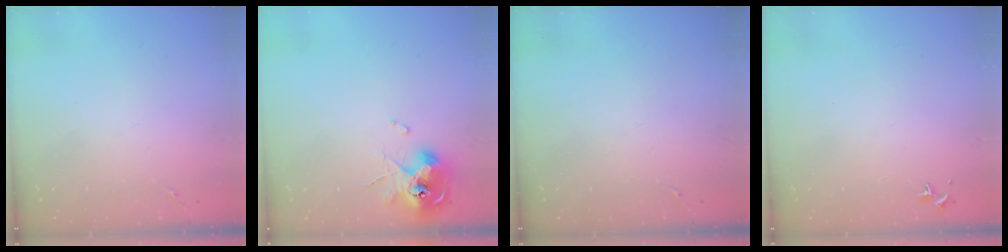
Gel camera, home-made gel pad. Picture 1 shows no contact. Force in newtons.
{"total": 10.0, "press": 9.9, "slide": 1.1}
{"total": 0.0}
{"total": 0.7, "press": 0.6, "slide": 0.5}